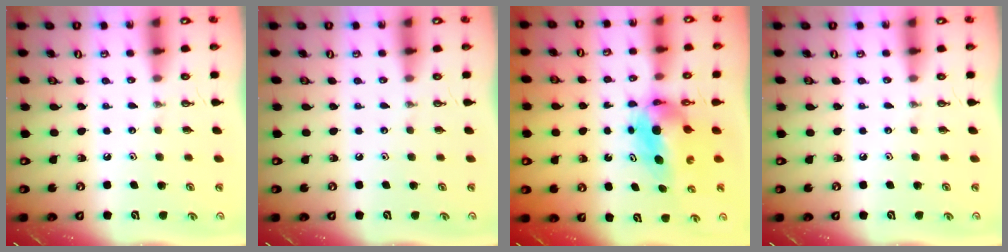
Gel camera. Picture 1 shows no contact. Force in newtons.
{"total": 0.0}
{"total": 6.2, "press": 6.1, "slide": 1.2}
{"total": 0.0}